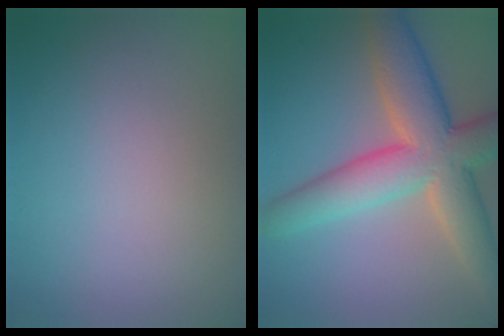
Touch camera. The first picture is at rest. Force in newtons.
{"total": 9.2, "press": 9.2, "slide": 0.6}